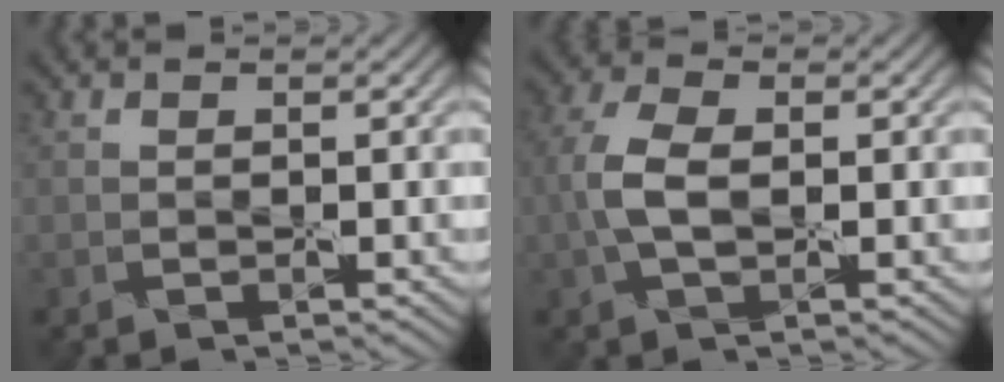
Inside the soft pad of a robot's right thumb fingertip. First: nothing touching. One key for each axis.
{"total": 4.3, "fx": -0.5, "fy": 2.1, "fz": 3.7, "tx": -0.094, "ty": 0.013, "tz": -0.014}